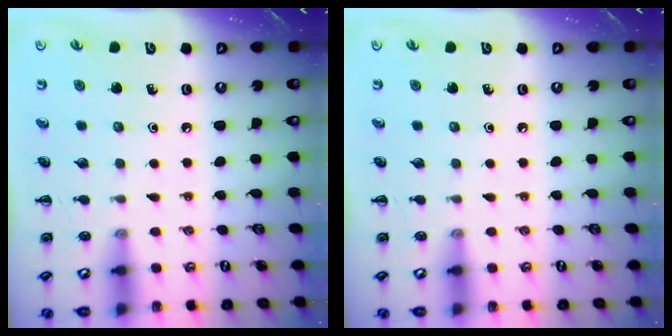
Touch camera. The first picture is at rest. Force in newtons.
{"total": 0.0}